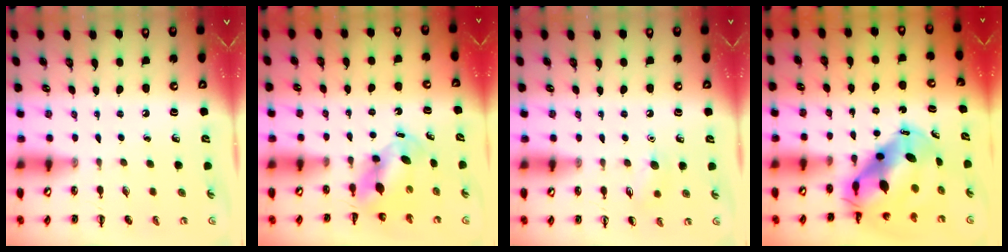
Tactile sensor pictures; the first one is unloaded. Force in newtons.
{"total": 6.5, "press": 6.4, "slide": 1.1}
{"total": 6.1, "press": 5.9, "slide": 1.5}
{"total": 11.1, "press": 10.7, "slide": 3.1}